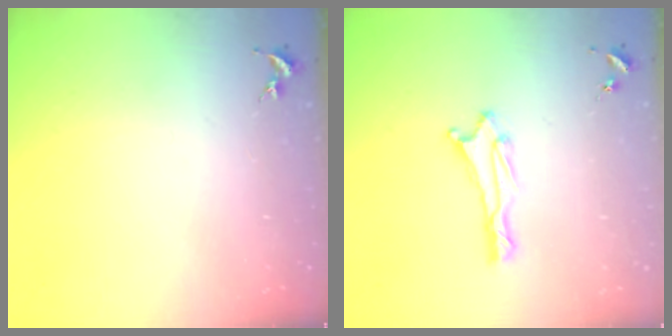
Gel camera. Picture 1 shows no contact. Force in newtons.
{"total": 1.3, "press": 1.3, "slide": 0.1}